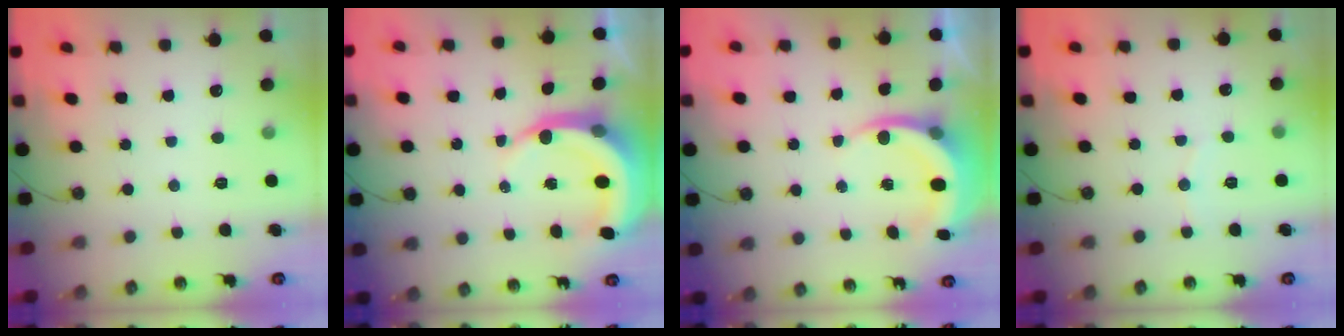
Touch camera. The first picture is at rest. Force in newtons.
{"total": 6.9, "press": 6.9, "slide": 0.9}
{"total": 5.7, "press": 5.7, "slide": 0.4}
{"total": 4.0, "press": 4.0, "slide": 0.4}